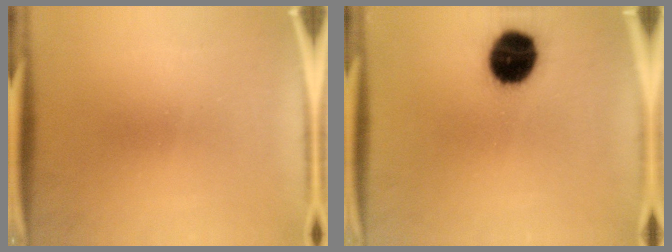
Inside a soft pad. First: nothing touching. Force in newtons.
{"total": 14.2}